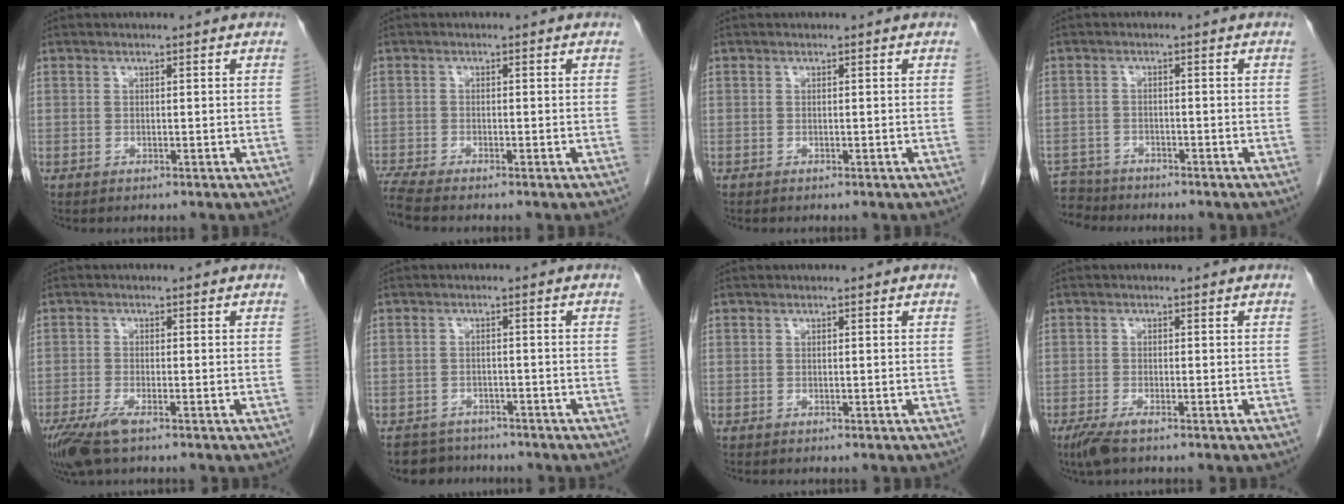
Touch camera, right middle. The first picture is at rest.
{"total": 3.5, "force": [-3.2, -0.6, 1.2], "torque": [-0.036, -0.015, -0.064]}
{"total": 0.0}
{"total": 5.2, "force": [-5.0, 1.6, -0.5], "torque": [0.007, -0.006, -0.091]}
{"total": 5.2, "force": [-3.4, 0.9, 3.8], "torque": [-0.079, -0.016, -0.062]}
{"total": 5.3, "force": [-4.7, 2.5, 0.0], "torque": [0.008, 0.002, -0.070]}
{"total": 0.0}
{"total": 3.1, "force": [-2.2, 0.5, 2.2], "torque": [-0.046, -0.008, -0.042]}